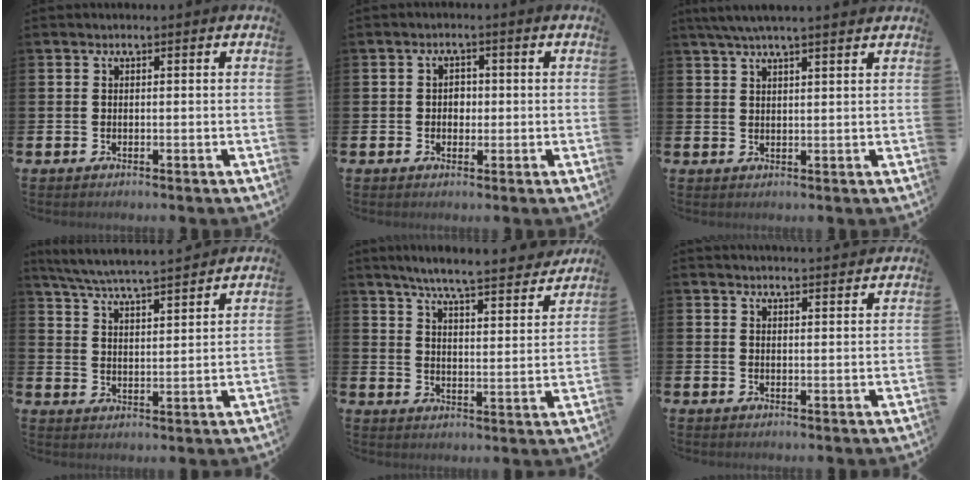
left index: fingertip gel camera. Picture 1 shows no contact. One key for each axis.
{"total": 2.2, "fx": 0.0, "fy": 1.8, "fz": 1.1, "tx": -0.003, "ty": -0.001, "tz": -0.008}
{"total": 4.4, "fx": 3.8, "fy": 0.1, "fz": 2.1, "tx": -0.045, "ty": -0.006, "tz": 0.069}
{"total": 6.3, "fx": 6.1, "fy": 0.0, "fz": 1.6, "tx": -0.052, "ty": -0.042, "tz": 0.106}
{"total": 7.1, "fx": 6.8, "fy": -0.1, "fz": 2.2, "tx": -0.060, "ty": -0.049, "tz": 0.114}
{"total": 2.6, "fx": 2.6, "fy": -0.2, "fz": -0.1, "tx": 0.010, "ty": -0.019, "tz": 0.044}